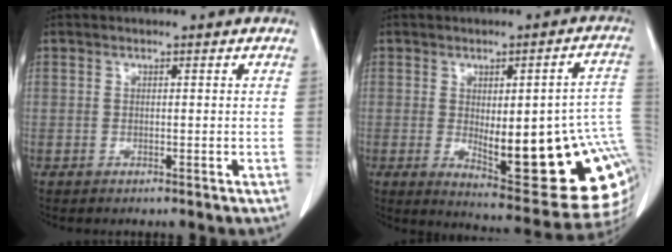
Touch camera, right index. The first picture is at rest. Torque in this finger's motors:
{"motor_torque": [1.40, -0.74, 0.55, 0.14]}